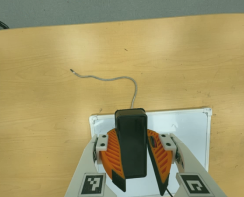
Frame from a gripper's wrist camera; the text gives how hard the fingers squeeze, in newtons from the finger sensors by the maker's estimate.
{"total": 10.4, "left": 10.2, "right": 10.5}